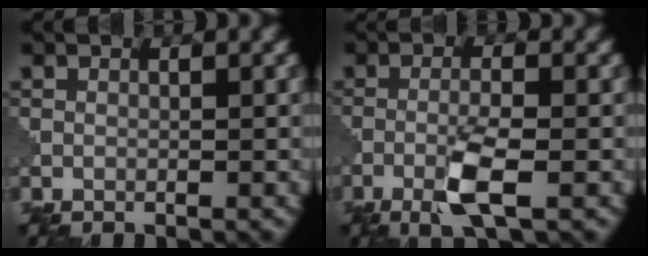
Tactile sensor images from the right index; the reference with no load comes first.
{"total": 4.0, "force": [-1.8, 0.6, 3.6], "torque": [-0.069, 0.003, -0.039]}